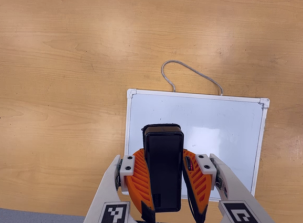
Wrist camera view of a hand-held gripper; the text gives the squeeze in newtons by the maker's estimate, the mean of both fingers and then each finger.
{"total": 10.0, "left": 8.6, "right": 11.3}